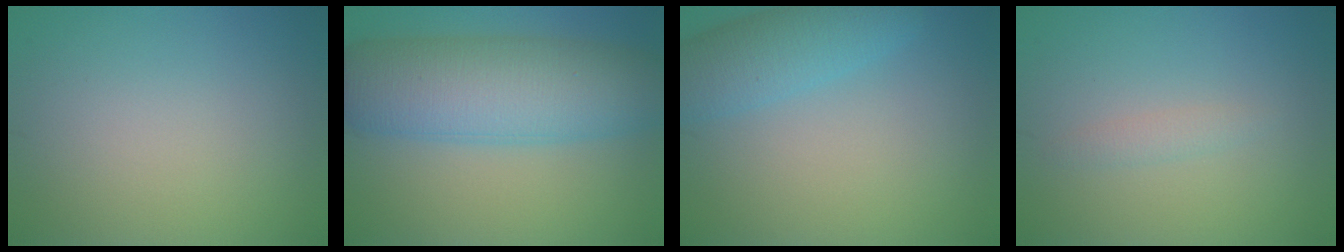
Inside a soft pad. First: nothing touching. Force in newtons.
{"total": 10.8, "press": 10.8, "slide": 0.2}
{"total": 5.1, "press": 5.1, "slide": 0.2}
{"total": 1.1, "press": 1.1, "slide": 0.1}